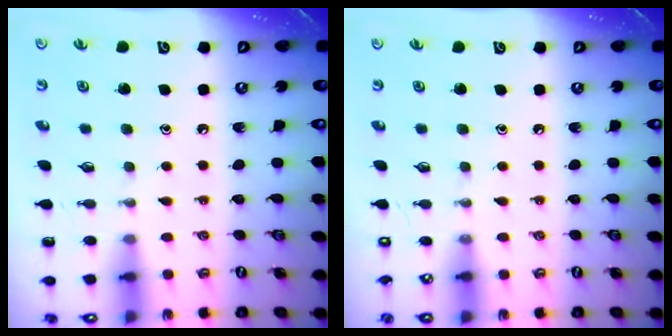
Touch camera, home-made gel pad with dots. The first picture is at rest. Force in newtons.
{"total": 0.0}